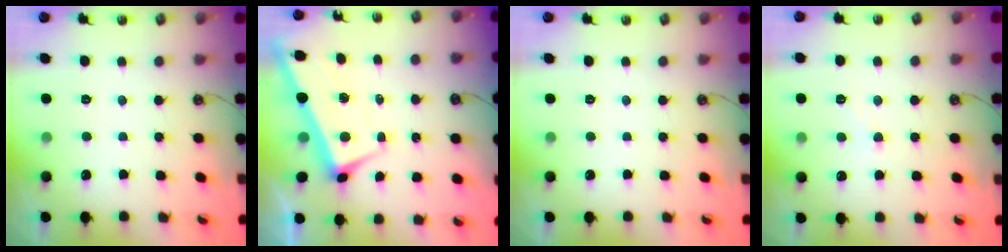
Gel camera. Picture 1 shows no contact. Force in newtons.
{"total": 1.6, "press": 1.2, "slide": 1.0}
{"total": 0.0}
{"total": 1.6, "press": 1.5, "slide": 0.5}